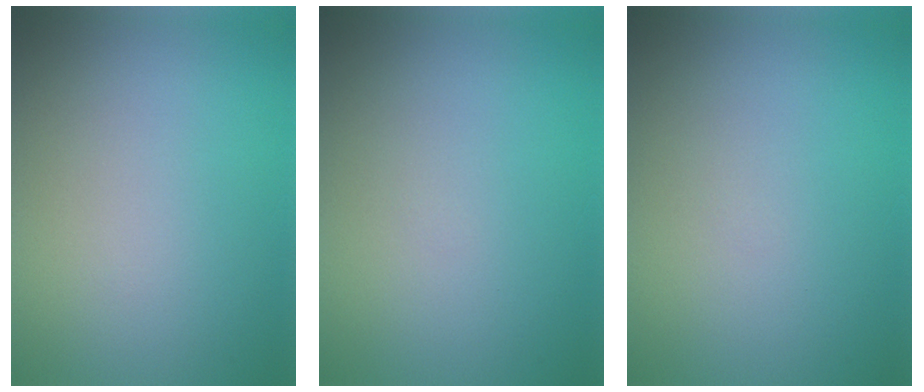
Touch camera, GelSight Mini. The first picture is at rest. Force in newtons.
{"total": 0.0}
{"total": 0.0}